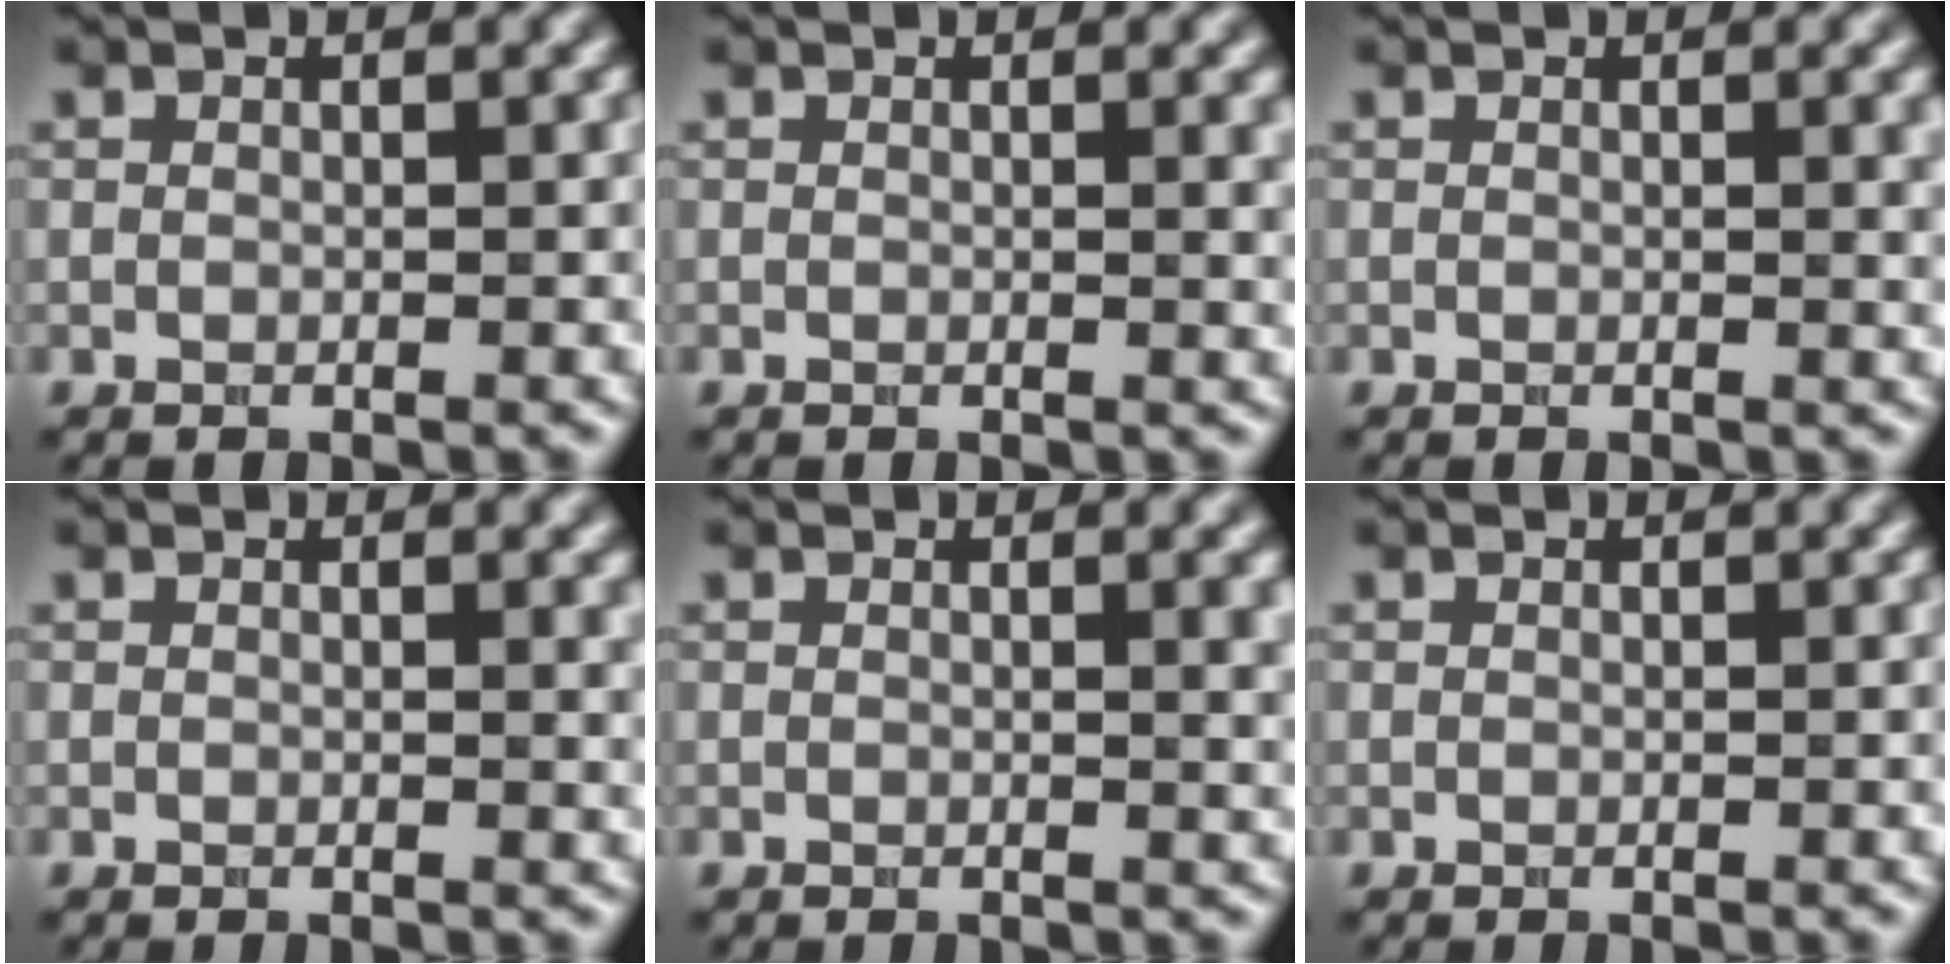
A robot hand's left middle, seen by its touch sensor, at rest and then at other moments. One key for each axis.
{"total": 1.3, "fx": 0.4, "fy": 0.4, "fz": 1.2, "tx": -0.010, "ty": 0.000, "tz": 0.003}
{"total": 1.5, "fx": 0.4, "fy": 0.4, "fz": 1.4, "tx": -0.014, "ty": 0.001, "tz": 0.003}
{"total": 1.0, "fx": 0.3, "fy": 0.3, "fz": 0.9, "tx": -0.006, "ty": 0.000, "tz": 0.003}
{"total": 1.7, "fx": 0.4, "fy": 0.5, "fz": 1.6, "tx": -0.013, "ty": 0.001, "tz": 0.004}
{"total": 0.0}